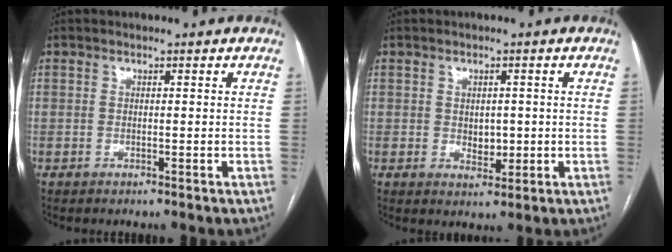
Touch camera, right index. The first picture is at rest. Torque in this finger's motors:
{"motor_torque": [0.10, 0.07, 0.03, 0.00]}